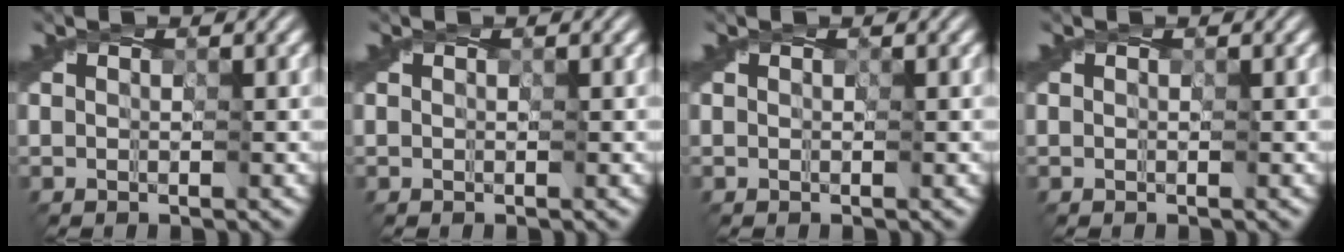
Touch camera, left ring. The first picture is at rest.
{"total": 0.0}
{"total": 0.0}
{"total": 0.0}